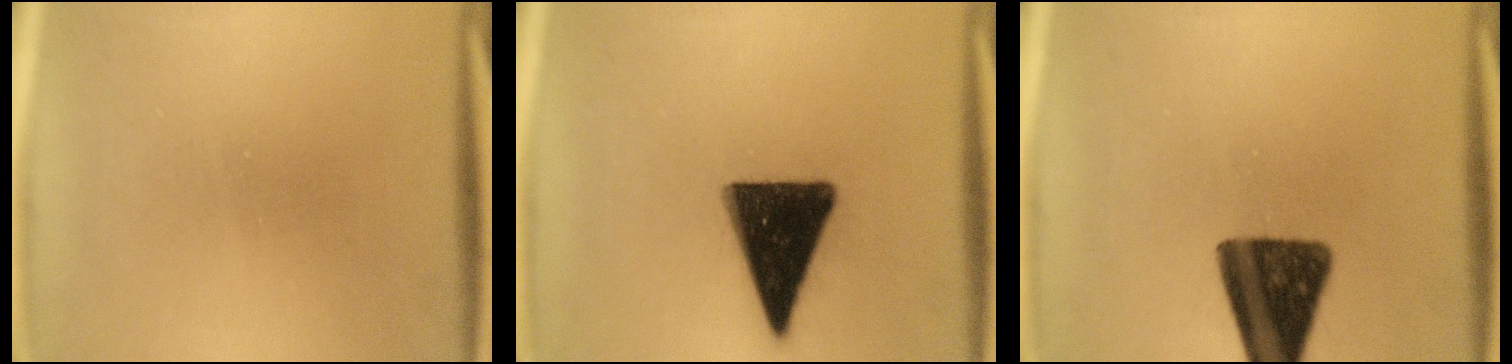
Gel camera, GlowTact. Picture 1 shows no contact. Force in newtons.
{"total": 15.9}
{"total": 14.7}